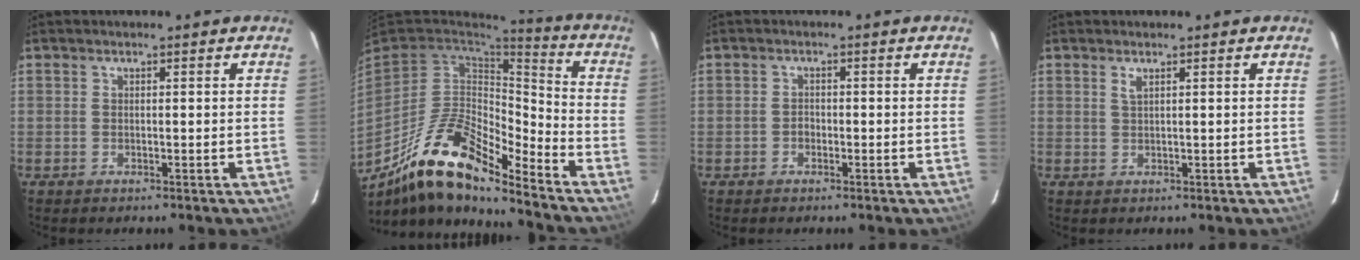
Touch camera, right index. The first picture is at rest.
{"total": 17.5, "force": [-12.4, 4.8, 11.4], "torque": [-0.214, -0.013, -0.237]}
{"total": 1.3, "force": [-0.7, 1.1, 0.4], "torque": [-0.006, 0.003, -0.011]}
{"total": 1.1, "force": [0.6, 0.2, 0.8], "torque": [-0.017, 0.002, 0.012]}